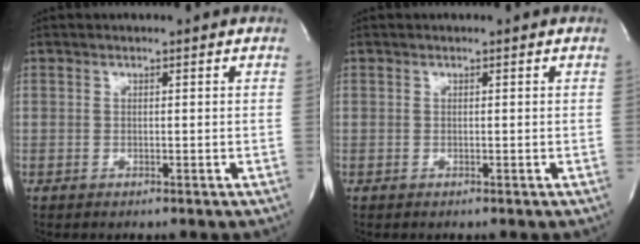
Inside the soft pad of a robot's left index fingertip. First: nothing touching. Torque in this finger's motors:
{"motor_torque": [0.00, 0.00, -0.01, 0.00]}